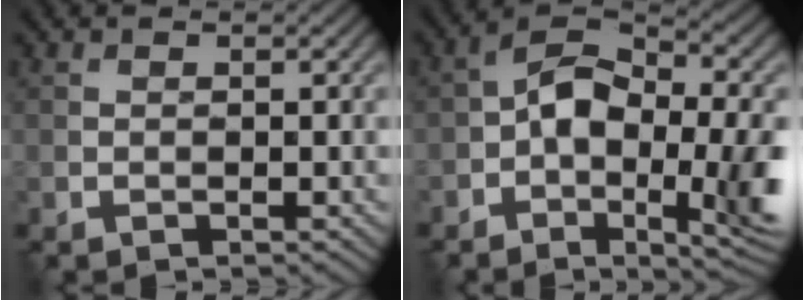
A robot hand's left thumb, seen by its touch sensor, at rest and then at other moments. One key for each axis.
{"total": 13.4, "fx": -1.7, "fy": 6.9, "fz": 11.3, "tx": -0.190, "ty": 0.002, "tz": -0.035}